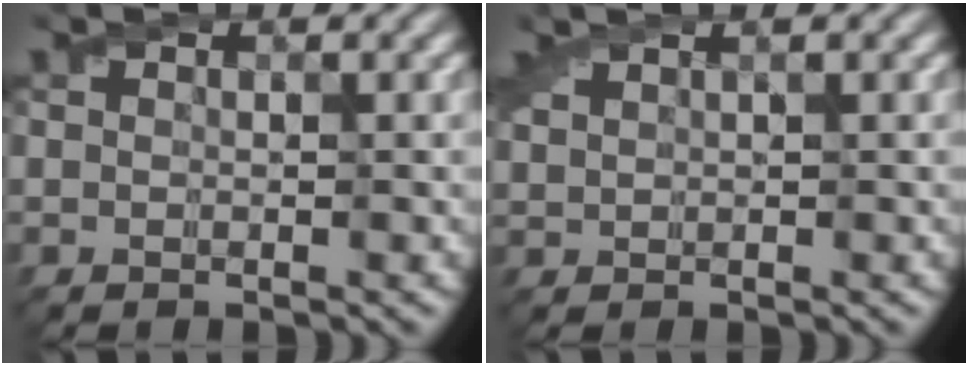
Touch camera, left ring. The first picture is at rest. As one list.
[{"total": 0.9, "force": [0.9, 0.0, 0.1], "torque": [-0.014, 0.008, 0.032]}]